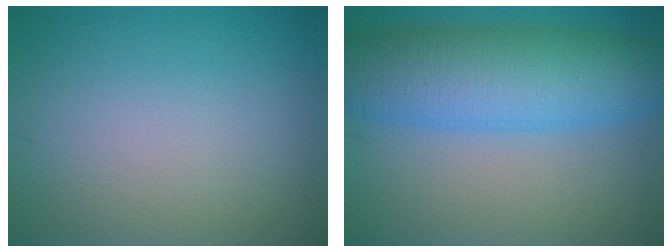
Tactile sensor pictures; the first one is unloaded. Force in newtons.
{"total": 9.9, "press": 9.9, "slide": 0.3}